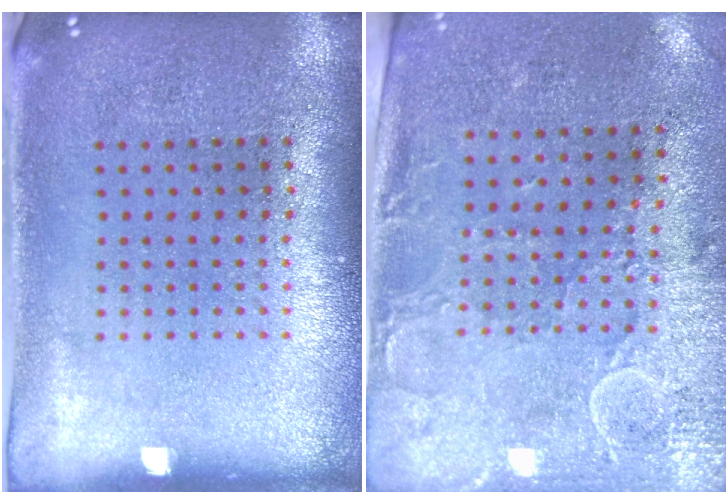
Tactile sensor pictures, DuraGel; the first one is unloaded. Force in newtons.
{"total": 3.0, "press": 2.5, "slide": 1.6}